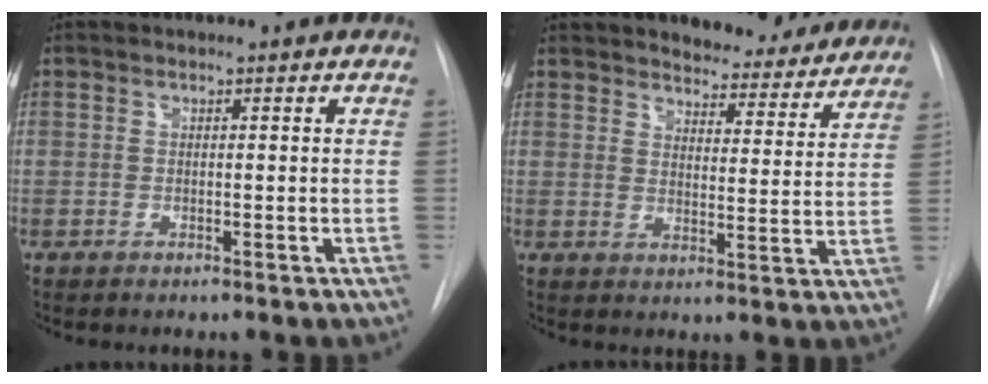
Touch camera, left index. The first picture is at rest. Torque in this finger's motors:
{"motor_torque": [0.24, -0.61, 0.73, 0.13]}